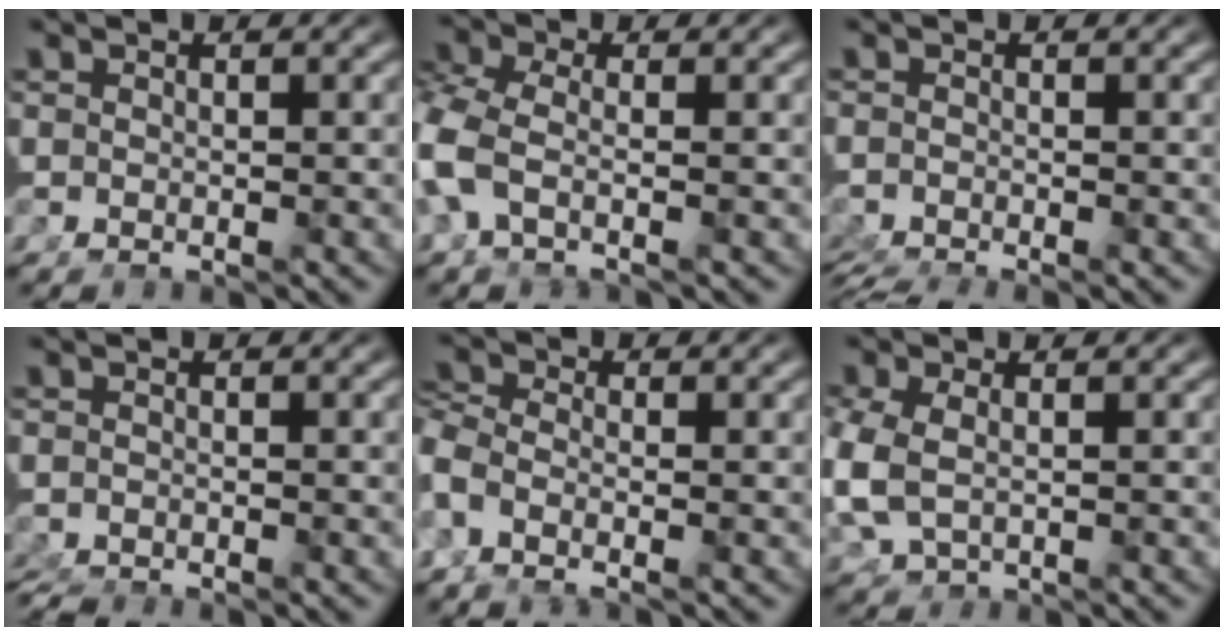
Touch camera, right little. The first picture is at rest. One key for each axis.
{"total": 3.7, "fx": -0.8, "fy": 1.9, "fz": 3.1, "tx": -0.091, "ty": -0.018, "tz": -0.005}
{"total": 2.6, "fx": -2.2, "fy": 1.0, "fz": 1.0, "tx": -0.024, "ty": -0.013, "tz": -0.031}
{"total": 1.5, "fx": -1.5, "fy": 0.0, "fz": 0.3, "tx": -0.010, "ty": -0.011, "tz": -0.020}
{"total": 3.2, "fx": -1.1, "fy": 1.9, "fz": 2.4, "tx": -0.067, "ty": -0.010, "tz": -0.016}
{"total": 2.9, "fx": 0.0, "fy": 1.6, "fz": 2.4, "tx": -0.073, "ty": -0.011, "tz": 0.017}